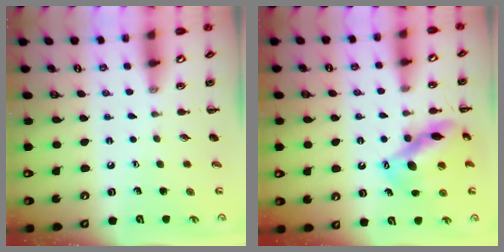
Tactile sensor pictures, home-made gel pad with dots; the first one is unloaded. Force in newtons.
{"total": 14.6, "press": 14.1, "slide": 3.7}